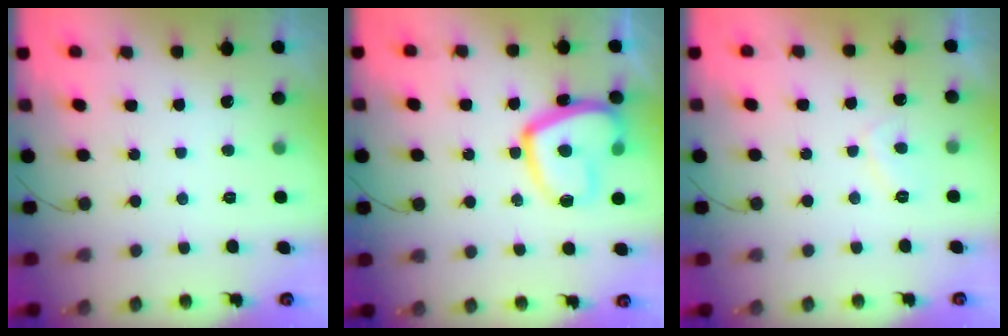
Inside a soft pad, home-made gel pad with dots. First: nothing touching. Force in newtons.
{"total": 16.5, "press": 16.4, "slide": 1.5}
{"total": 2.5, "press": 2.4, "slide": 0.8}